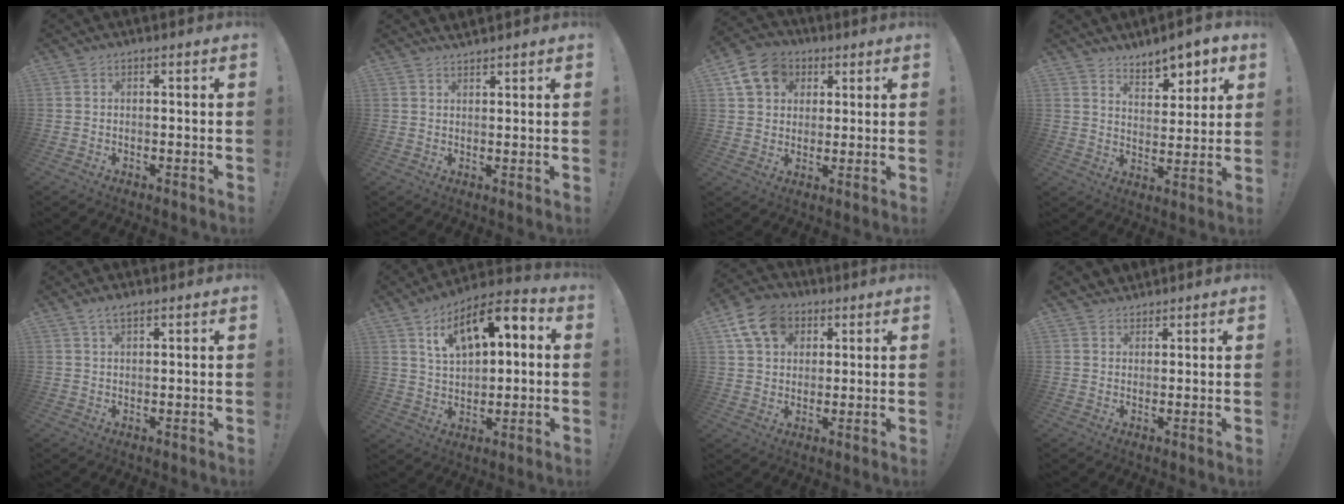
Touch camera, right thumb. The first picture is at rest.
{"total": 2.2, "force": [2.2, 0.4, 0.1], "torque": [0.010, -0.018, 0.039]}
{"total": 11.7, "force": [4.7, 9.6, 4.7], "torque": [-0.064, -0.015, 0.094]}
{"total": 7.9, "force": [6.5, 3.1, 3.3], "torque": [-0.029, -0.058, 0.115]}
{"total": 3.0, "force": [2.2, 1.0, 1.9], "torque": [-0.032, -0.007, 0.038]}
{"total": 13.4, "force": [5.8, 7.6, 9.5], "torque": [-0.145, -0.024, 0.102]}
{"total": 12.8, "force": [5.7, 9.6, 6.2], "torque": [-0.099, -0.018, 0.114]}
{"total": 2.9, "force": [2.3, 1.7, 0.1], "torque": [0.006, -0.015, 0.043]}